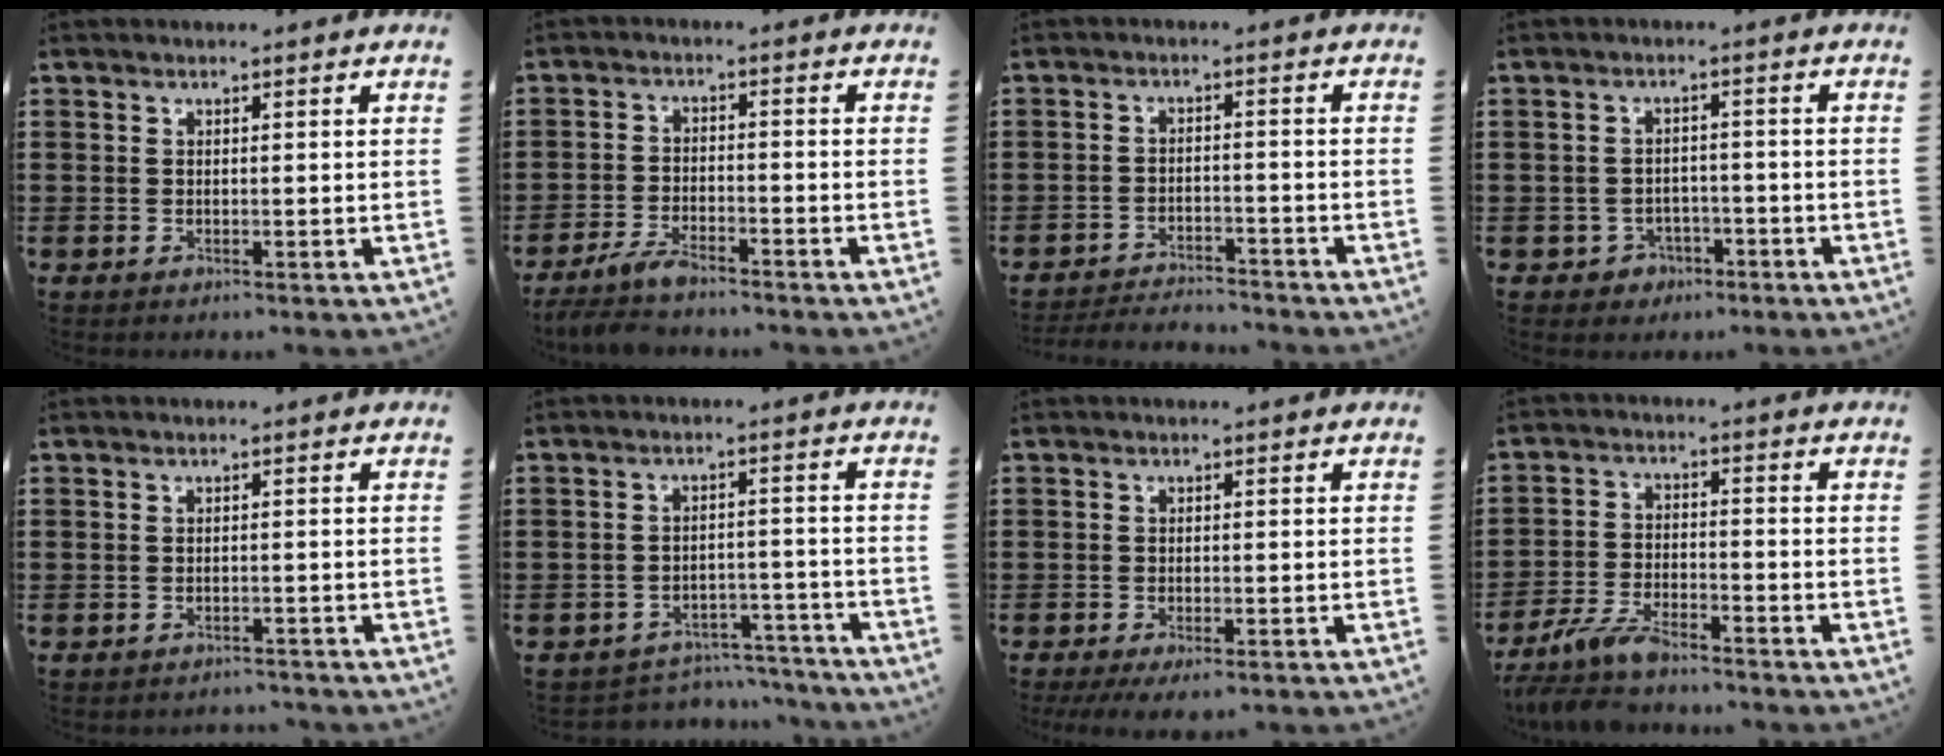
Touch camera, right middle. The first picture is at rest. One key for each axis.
{"total": 4.3, "fx": -3.8, "fy": 0.6, "fz": 1.8, "tx": -0.053, "ty": -0.008, "tz": -0.080}
{"total": 3.4, "fx": -3.4, "fy": 0.3, "fz": 0.1, "tx": -0.008, "ty": -0.001, "tz": -0.072}
{"total": 2.4, "fx": -1.8, "fy": 1.5, "fz": 0.2, "tx": -0.014, "ty": 0.000, "tz": -0.040}
{"total": 0.9, "fx": -0.9, "fy": 0.1, "fz": 0.1, "tx": -0.005, "ty": -0.002, "tz": -0.020}
{"total": 4.2, "fx": -4.1, "fy": 0.7, "fz": 0.1, "tx": -0.007, "ty": 0.006, "tz": -0.087}
{"total": 1.3, "fx": -1.0, "fy": 0.1, "fz": 0.9, "tx": -0.022, "ty": -0.005, "tz": -0.019}
{"total": 6.3, "fx": -5.5, "fy": 1.0, "fz": 2.9, "tx": -0.074, "ty": -0.007, "tz": -0.109}